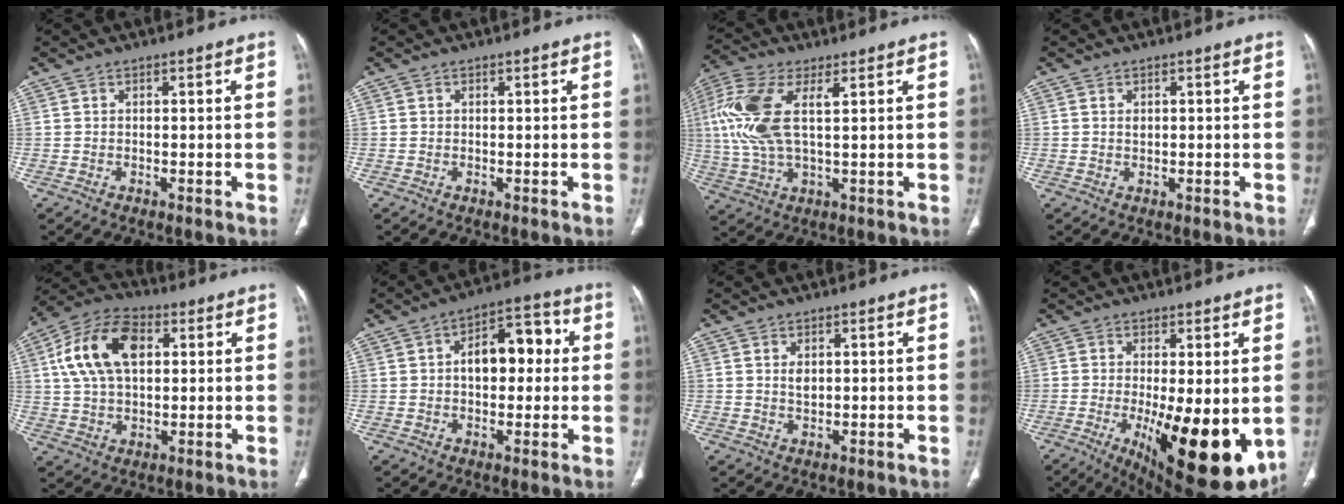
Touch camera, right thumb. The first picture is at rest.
{"total": 0.0}
{"total": 13.1, "force": [3.5, 5.6, 11.3], "torque": [-0.275, 0.004, 0.068]}
{"total": 1.0, "force": [0.4, 0.6, 0.7], "torque": [-0.008, -0.002, 0.008]}
{"total": 15.2, "force": [3.9, 9.3, 11.4], "torque": [-0.208, 0.015, 0.066]}
{"total": 11.2, "force": [1.3, 6.8, 8.8], "torque": [-0.099, 0.031, 0.014]}
{"total": 2.0, "force": [0.6, 1.2, 1.5], "torque": [-0.022, -0.004, 0.013]}
{"total": 19.1, "force": [-4.0, 6.8, 17.4], "torque": [-0.218, -0.033, -0.034]}